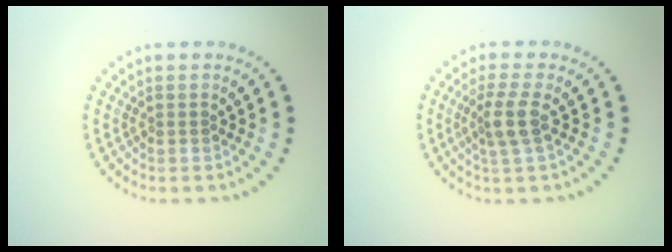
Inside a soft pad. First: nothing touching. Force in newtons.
{"total": 2.5, "press": 2.0, "slide": 1.5}